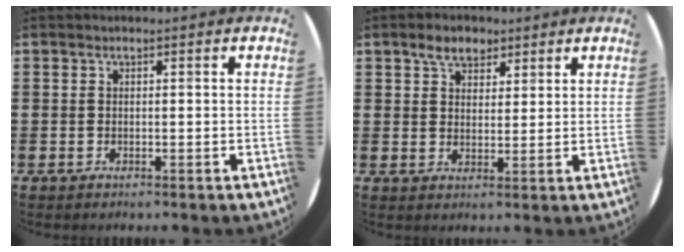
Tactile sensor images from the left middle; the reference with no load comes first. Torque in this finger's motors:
{"motor_torque": [0.21, -0.16, 0.09, 0.02]}